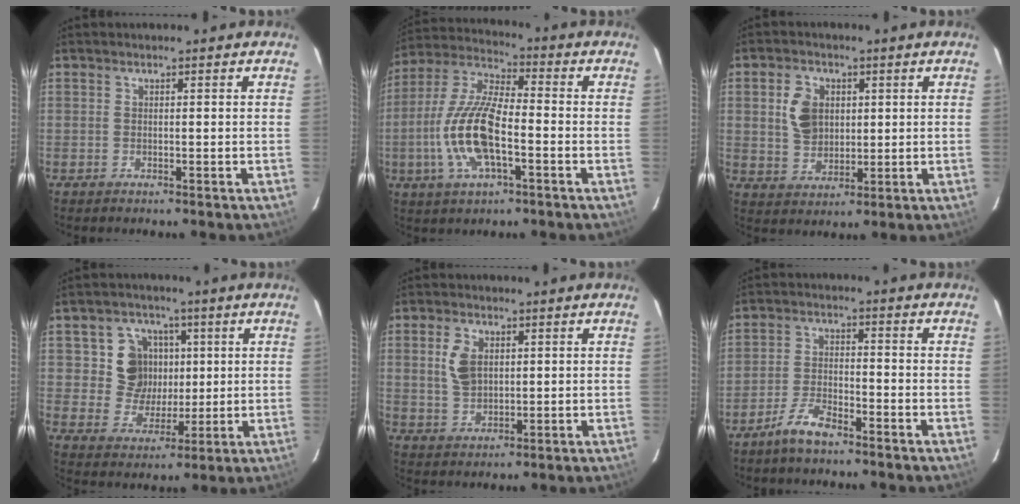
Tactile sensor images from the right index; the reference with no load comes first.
{"total": 14.7, "force": [-4.0, 5.3, 13.1], "torque": [-0.276, 0.000, -0.080]}
{"total": 7.3, "force": [1.7, 5.5, 4.5], "torque": [-0.088, 0.010, 0.037]}
{"total": 9.2, "force": [2.1, 8.7, 2.2], "torque": [-0.054, 0.008, 0.038]}
{"total": 6.1, "force": [1.7, 4.0, 4.3], "torque": [-0.085, 0.008, 0.038]}
{"total": 5.6, "force": [-4.5, 1.3, 3.0], "torque": [-0.076, 0.004, -0.086]}